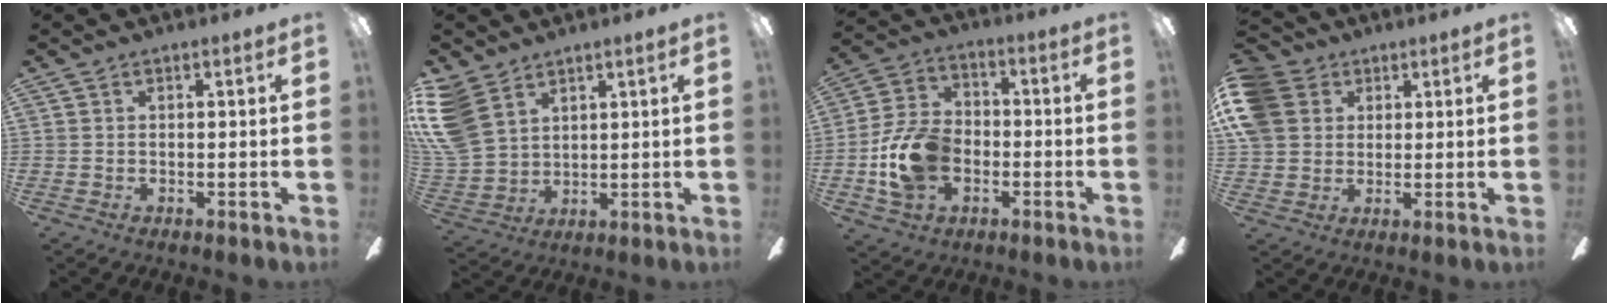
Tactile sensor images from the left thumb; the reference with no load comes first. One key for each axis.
{"total": 12.6, "fx": 6.7, "fy": 8.3, "fz": 6.7, "tx": -0.178, "ty": -0.014, "tz": 0.133}
{"total": 13.8, "fx": -3.4, "fy": 10.0, "fz": 8.8, "tx": -0.190, "ty": 0.021, "tz": -0.059}
{"total": 10.7, "fx": 3.8, "fy": 9.0, "fz": 4.2, "tx": -0.107, "ty": 0.002, "tz": 0.076}